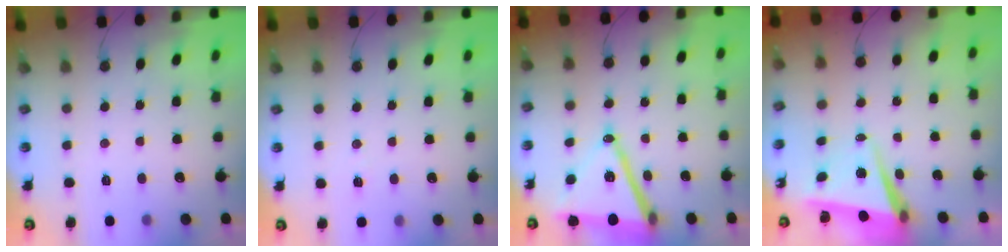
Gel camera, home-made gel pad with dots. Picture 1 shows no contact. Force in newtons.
{"total": 3.7, "press": 3.3, "slide": 1.6}
{"total": 15.8, "press": 15.3, "slide": 3.9}
{"total": 5.9, "press": 5.8, "slide": 0.8}